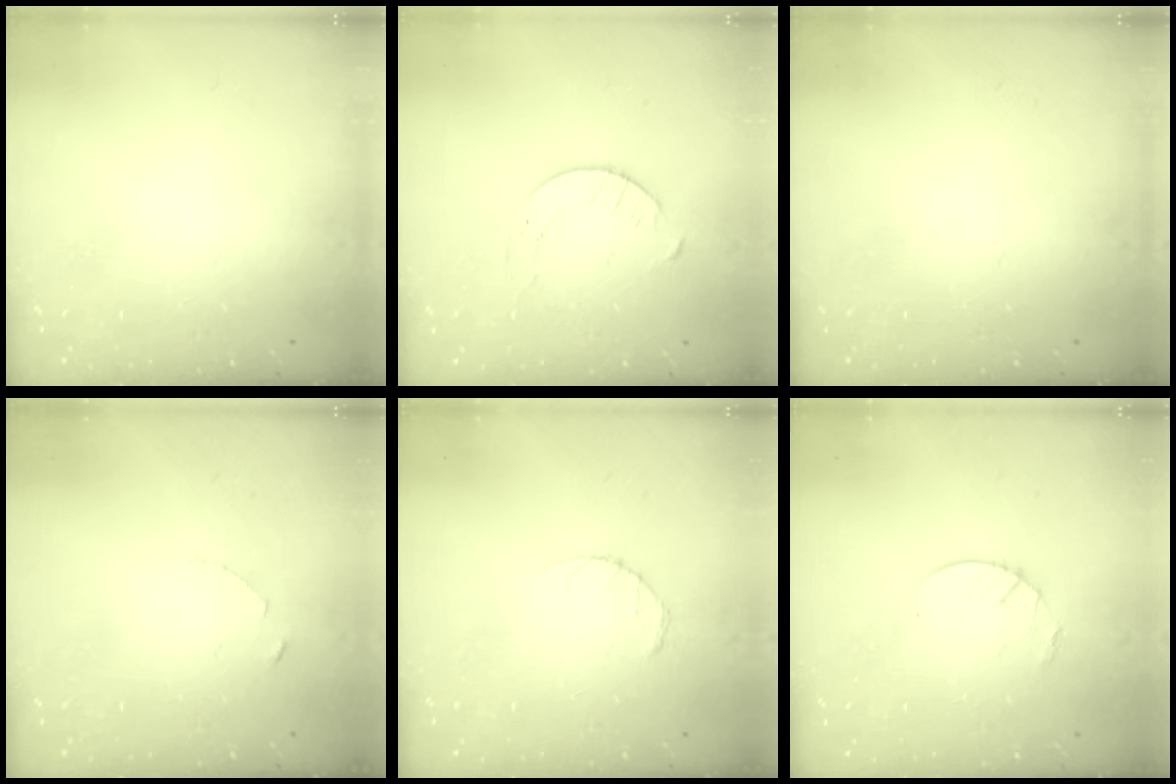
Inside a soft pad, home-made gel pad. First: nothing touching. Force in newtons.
{"total": 4.6, "press": 4.5, "slide": 0.6}
{"total": 0.0}
{"total": 1.0, "press": 1.0, "slide": 0.2}
{"total": 3.2, "press": 3.2, "slide": 0.5}
{"total": 4.9, "press": 4.9, "slide": 0.4}